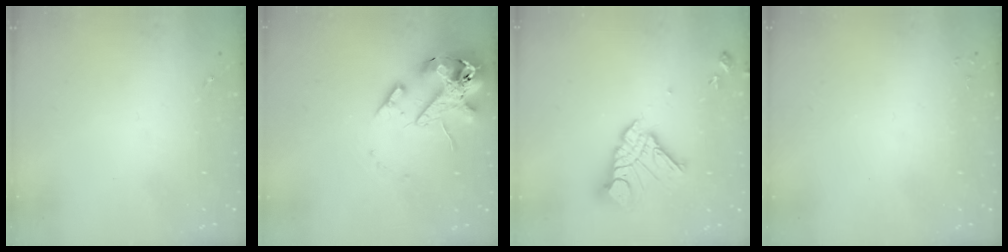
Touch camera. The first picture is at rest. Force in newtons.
{"total": 15.6, "press": 15.4, "slide": 2.4}
{"total": 15.2, "press": 15.1, "slide": 1.6}
{"total": 2.0, "press": 2.0, "slide": 0.3}